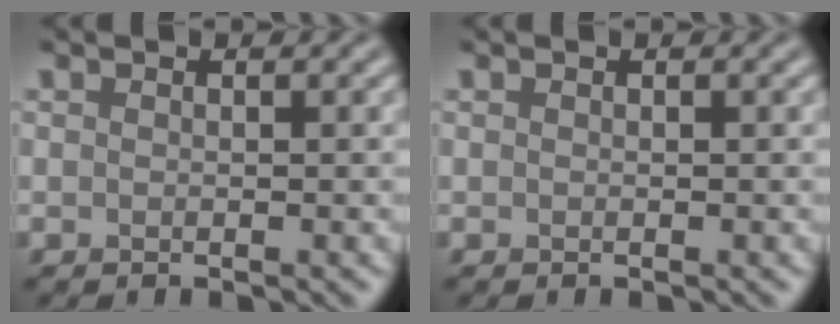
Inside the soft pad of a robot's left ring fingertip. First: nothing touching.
{"total": 0.0}